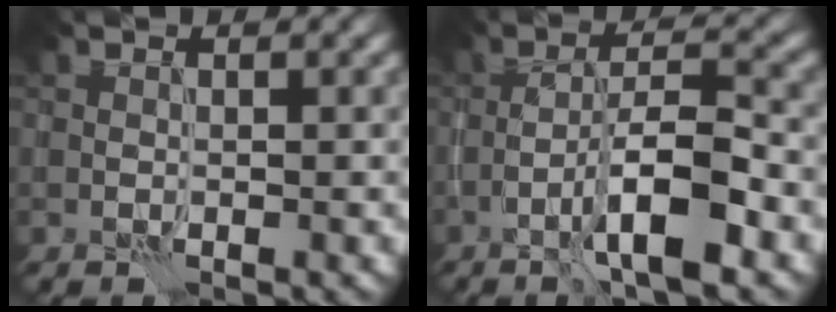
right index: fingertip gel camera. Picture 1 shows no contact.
{"total": 6.1, "force": [-2.5, 1.2, 5.5], "torque": [-0.091, 0.013, -0.047]}